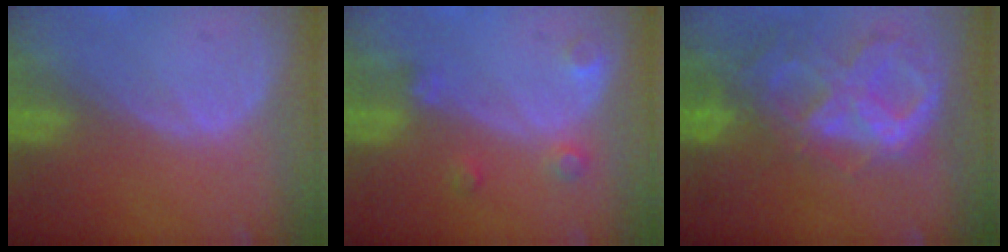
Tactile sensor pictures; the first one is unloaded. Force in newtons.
{"total": 2.8, "press": 2.7, "slide": 0.7}
{"total": 10.5, "press": 8.8, "slide": 5.7}